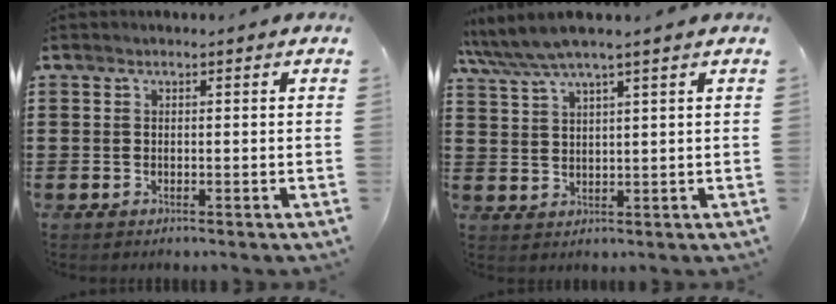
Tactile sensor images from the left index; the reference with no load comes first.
{"total": 4.8, "force": [3.8, 0.3, 2.9], "torque": [-0.067, -0.006, 0.066]}